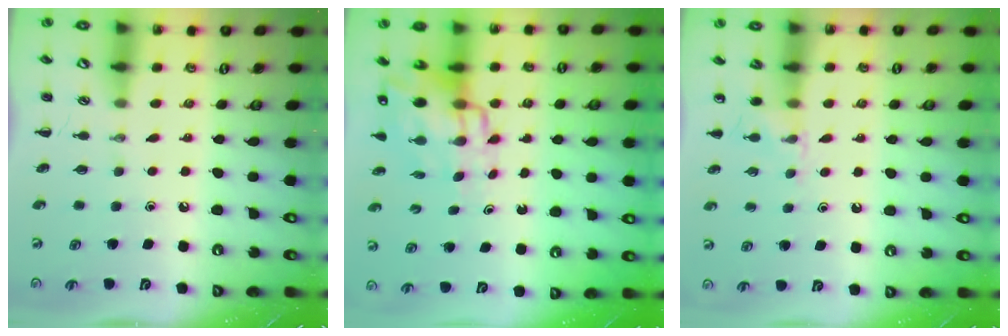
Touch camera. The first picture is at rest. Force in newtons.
{"total": 12.8, "press": 12.1, "slide": 4.0}
{"total": 7.4, "press": 7.1, "slide": 2.2}